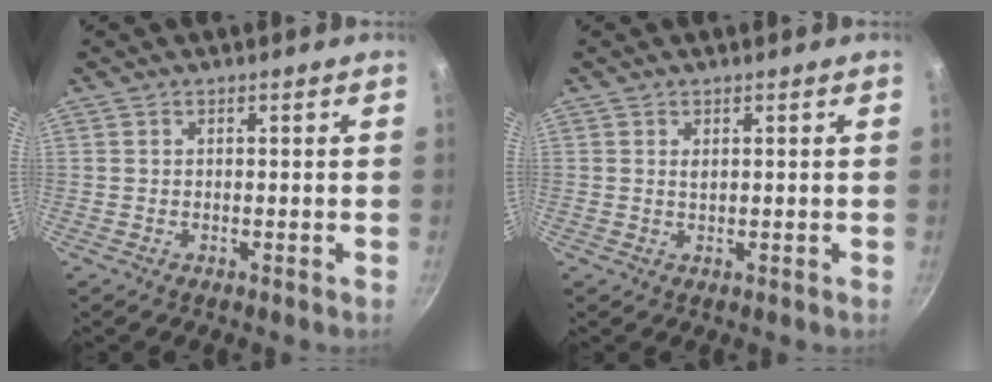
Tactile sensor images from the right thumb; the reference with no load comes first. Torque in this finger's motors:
{"motor_torque": [0.27, 0.23, 0.21, 0.32, 0.08]}